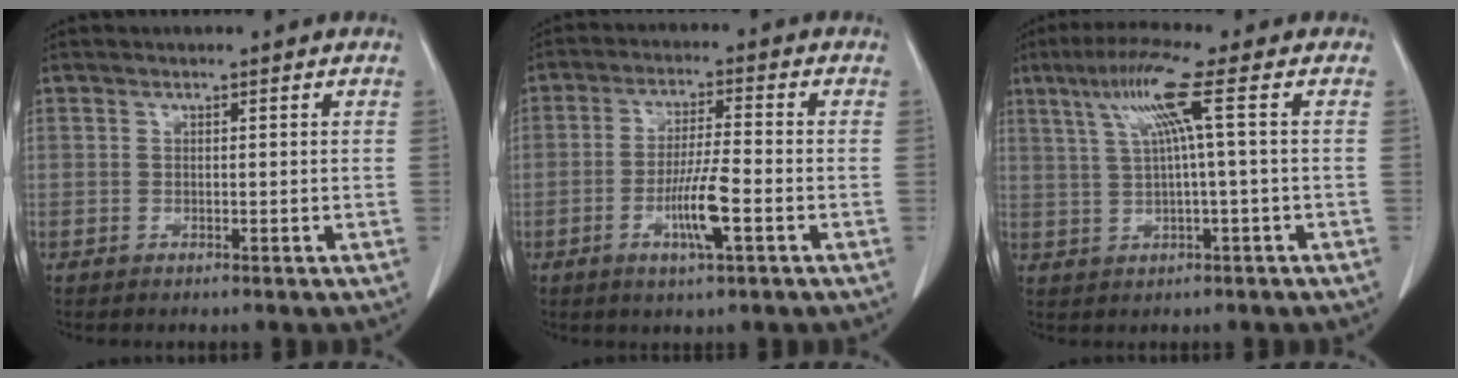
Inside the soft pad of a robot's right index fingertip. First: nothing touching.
{"total": 7.5, "force": [-2.8, 0.7, 7.0], "torque": [-0.132, -0.004, -0.050]}
{"total": 7.7, "force": [2.2, -1.0, 7.3], "torque": [-0.143, 0.024, 0.050]}